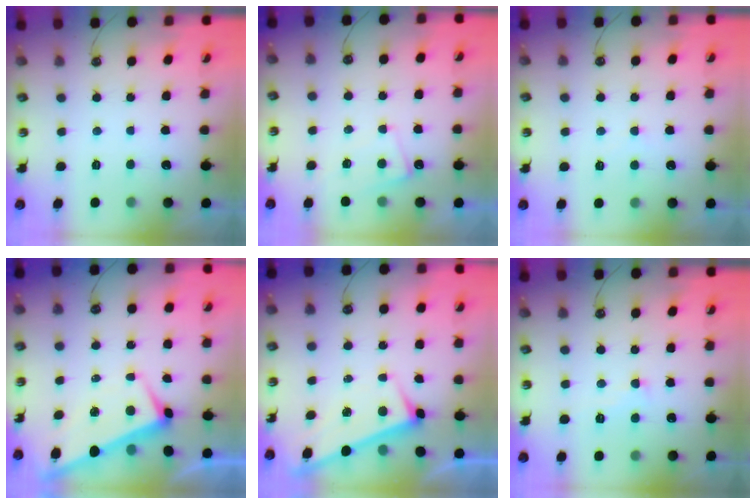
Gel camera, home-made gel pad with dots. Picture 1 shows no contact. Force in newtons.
{"total": 0.0}
{"total": 2.0, "press": 2.0, "slide": 0.4}
{"total": 0.9, "press": 0.7, "slide": 0.5}
{"total": 3.1, "press": 3.1, "slide": 0.1}
{"total": 0.8, "press": 0.4, "slide": 0.7}